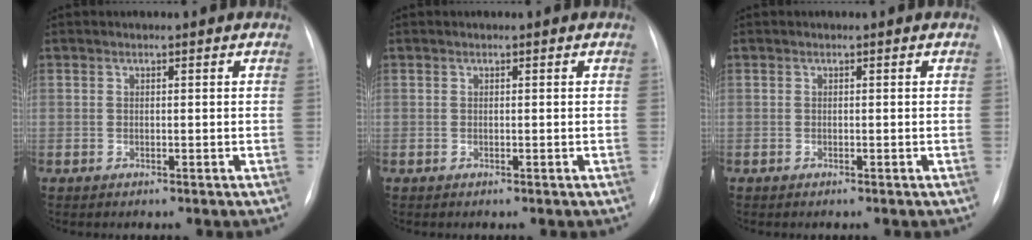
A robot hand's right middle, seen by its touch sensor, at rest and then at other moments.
{"total": 0.0}
{"total": 0.0}